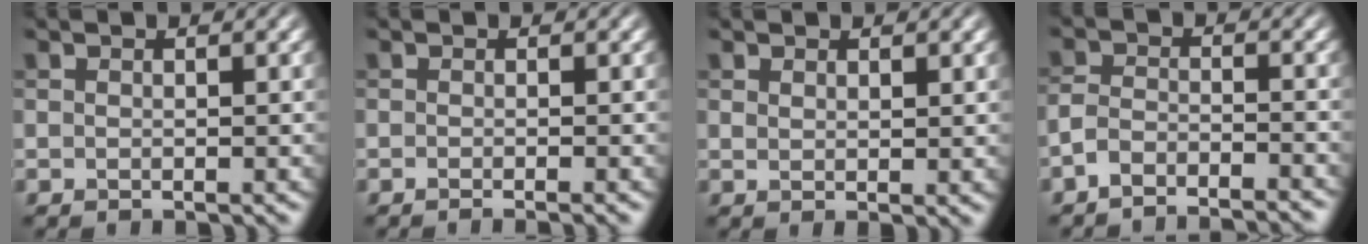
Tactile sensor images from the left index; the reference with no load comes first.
{"total": 1.7, "force": [-0.6, 0.6, 1.4], "torque": [-0.002, -0.007, -0.013]}
{"total": 1.3, "force": [0.8, 0.3, 1.0], "torque": [-0.014, -0.003, 0.016]}
{"total": 4.2, "force": [-3.9, 0.8, 1.5], "torque": [-0.025, -0.001, -0.074]}